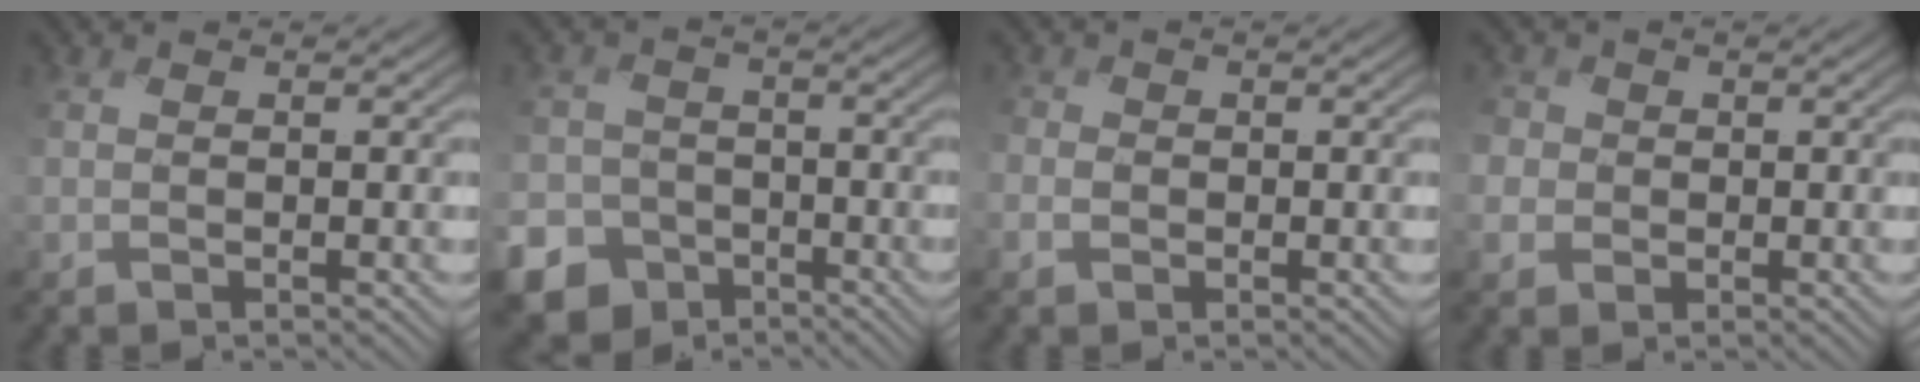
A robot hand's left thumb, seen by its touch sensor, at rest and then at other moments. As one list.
[{"total": 13.0, "force": [-7.1, 10.6, 2.2], "torque": [-0.092, -0.058, -0.124]}, {"total": 2.0, "force": [-0.6, 1.8, 0.7], "torque": [-0.019, -0.002, -0.019]}, {"total": 3.4, "force": [0.1, 3.3, 0.9], "torque": [-0.038, 0.006, -0.008]}]